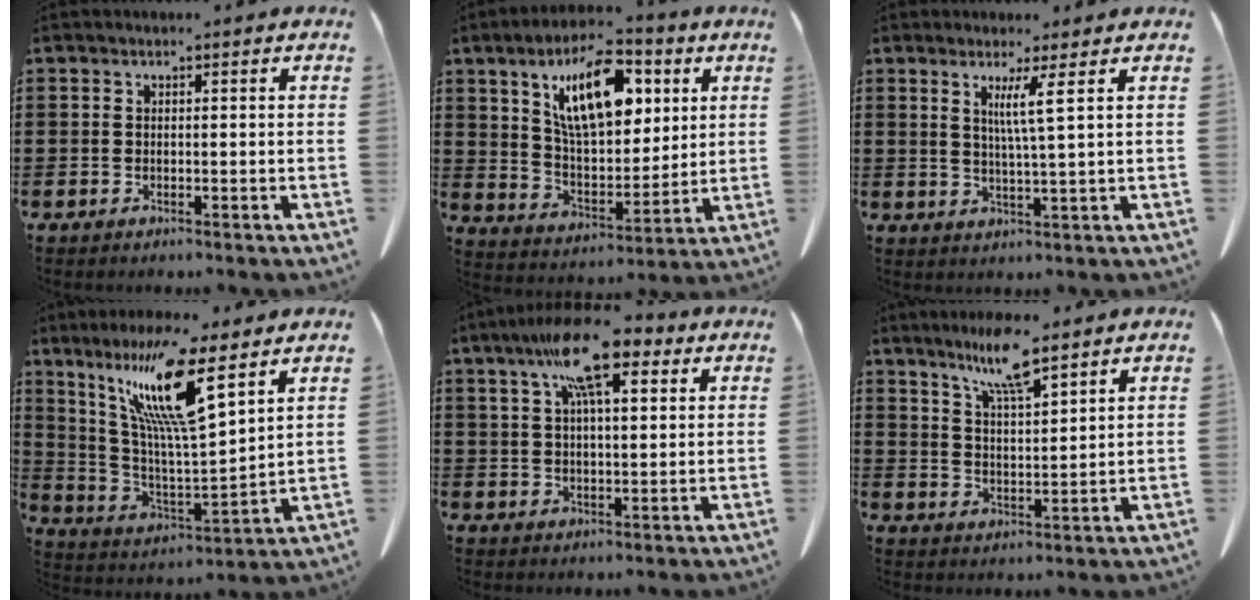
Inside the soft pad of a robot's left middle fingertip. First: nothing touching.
{"total": 13.0, "force": [6.1, 6.1, 9.7], "torque": [-0.176, 0.003, 0.107]}
{"total": 3.6, "force": [1.7, -0.9, 3.0], "torque": [-0.064, -0.009, 0.027]}
{"total": 12.5, "force": [8.5, 0.8, 9.2], "torque": [-0.210, -0.028, 0.137]}
{"total": 11.9, "force": [7.2, 3.6, 8.7], "torque": [-0.167, -0.007, 0.124]}
{"total": 7.8, "force": [6.0, 0.7, 5.0], "torque": [-0.113, -0.012, 0.105]}